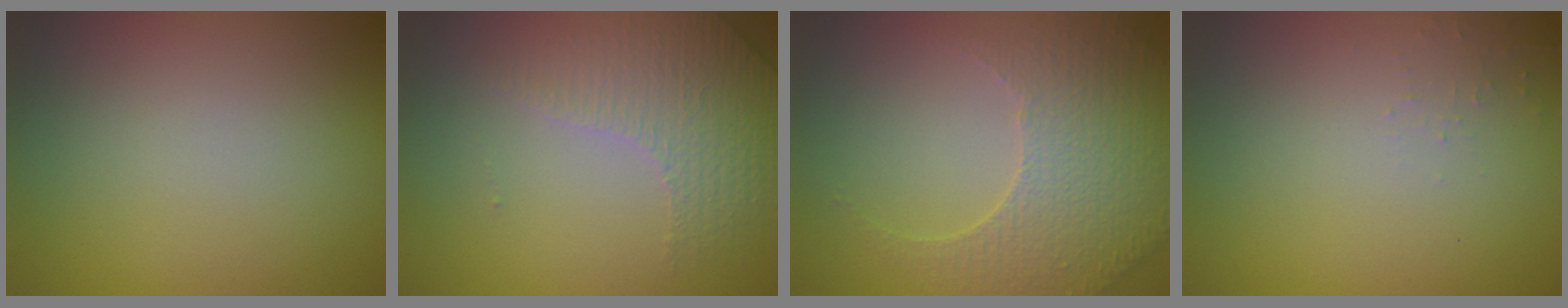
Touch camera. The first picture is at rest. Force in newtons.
{"total": 4.3, "press": 3.0, "slide": 3.1}
{"total": 4.6, "press": 3.5, "slide": 2.9}
{"total": 0.8, "press": 0.7, "slide": 0.1}